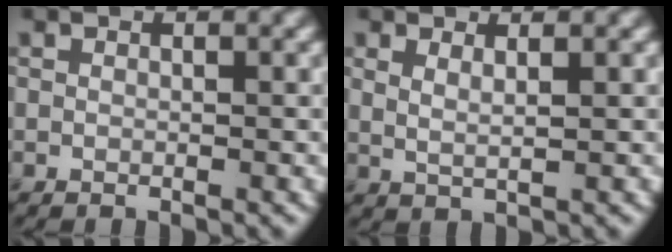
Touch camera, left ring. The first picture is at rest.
{"total": 1.6, "force": [0.9, 0.6, 1.2], "torque": [-0.017, -0.002, 0.014]}